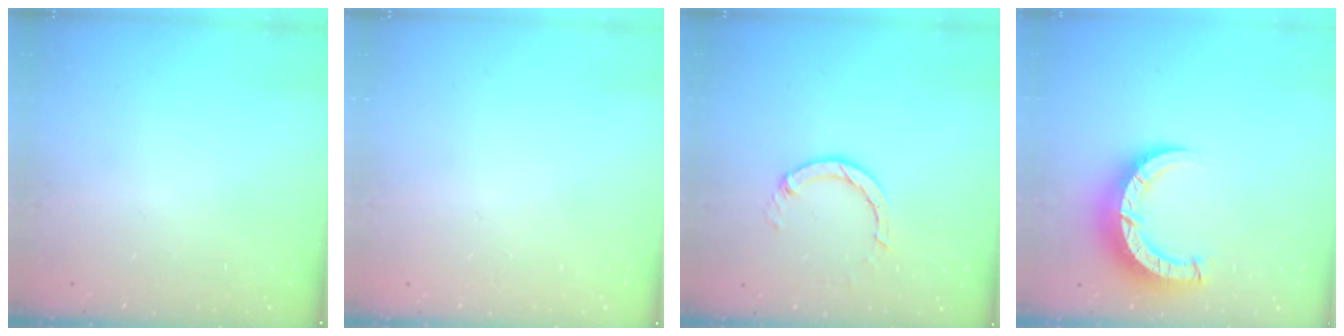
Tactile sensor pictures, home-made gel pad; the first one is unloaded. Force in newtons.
{"total": 2.5, "press": 2.5, "slide": 0.2}
{"total": 4.4, "press": 4.4, "slide": 0.5}
{"total": 8.7, "press": 8.7, "slide": 1.1}